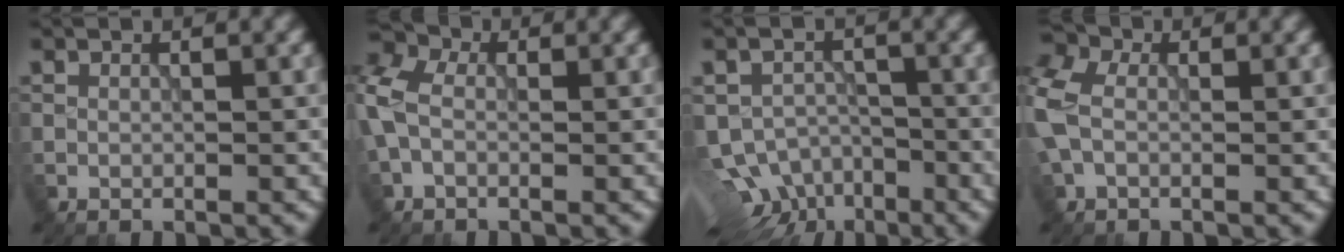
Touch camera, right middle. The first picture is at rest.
{"total": 8.0, "force": [0.1, 5.9, 5.5], "torque": [-0.121, 0.022, -0.021]}
{"total": 9.3, "force": [-5.8, 5.9, 4.3], "torque": [-0.063, -0.011, -0.066]}
{"total": 6.9, "force": [0.2, 5.0, 4.8], "torque": [-0.115, 0.008, -0.006]}